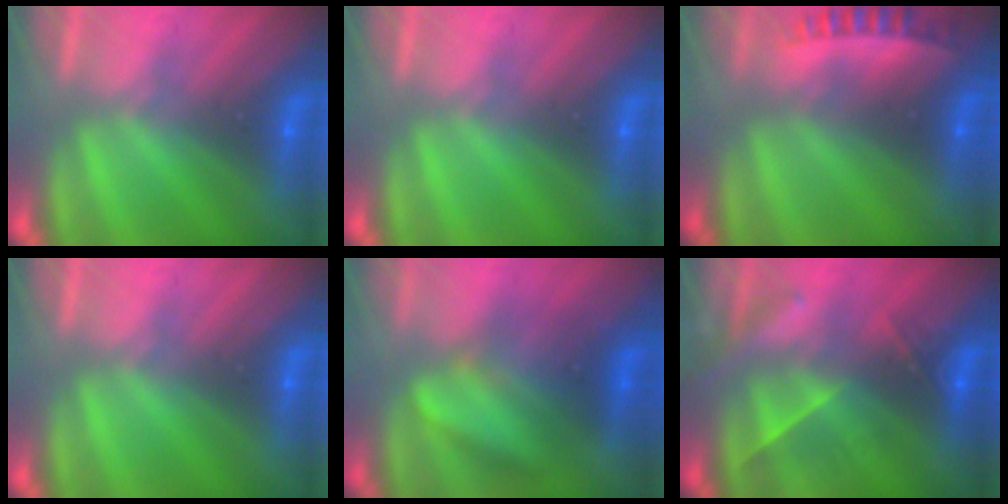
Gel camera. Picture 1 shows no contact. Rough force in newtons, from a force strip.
{"total": 0.0}
{"total": 2.7}
{"total": 0.0}
{"total": 3.7}
{"total": 2.8}